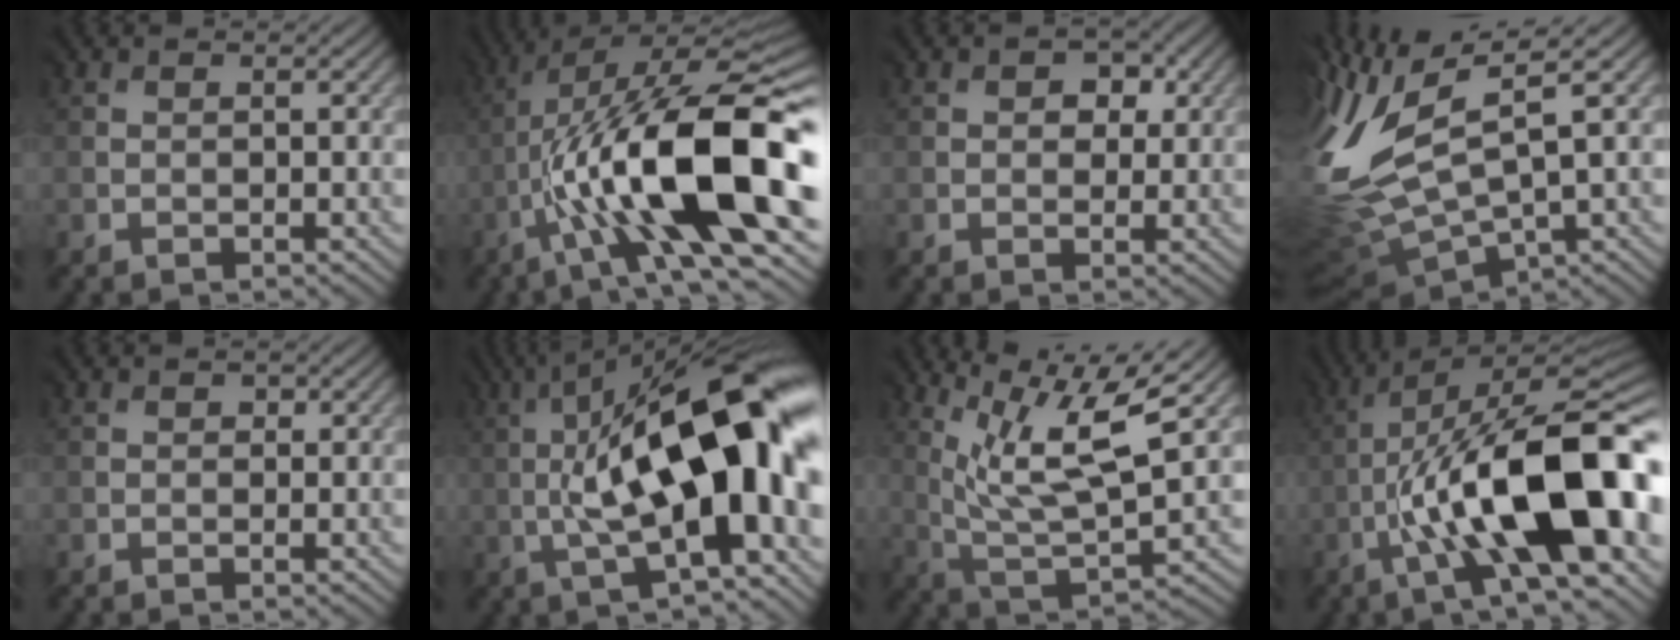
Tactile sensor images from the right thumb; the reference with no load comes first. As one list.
[{"total": 17.0, "force": [-3.0, 5.4, 15.8], "torque": [-0.279, 0.017, -0.044]}, {"total": 3.5, "force": [1.5, 2.6, 1.8], "torque": [-0.016, -0.002, 0.026]}, {"total": 11.2, "force": [2.3, 4.2, 10.2], "torque": [-0.263, 0.005, 0.052]}, {"total": 0.8, "force": [0.6, 0.5, -0.1], "torque": [0.008, 0.000, 0.012]}, {"total": 16.4, "force": [-0.3, 5.0, 15.6], "torque": [-0.242, 0.032, -0.004]}, {"total": 10.3, "force": [5.9, 2.5, 8.1], "torque": [-0.165, 0.005, 0.117]}, {"total": 16.0, "force": [-4.4, 5.0, 14.5], "torque": [-0.235, 0.018, -0.072]}]